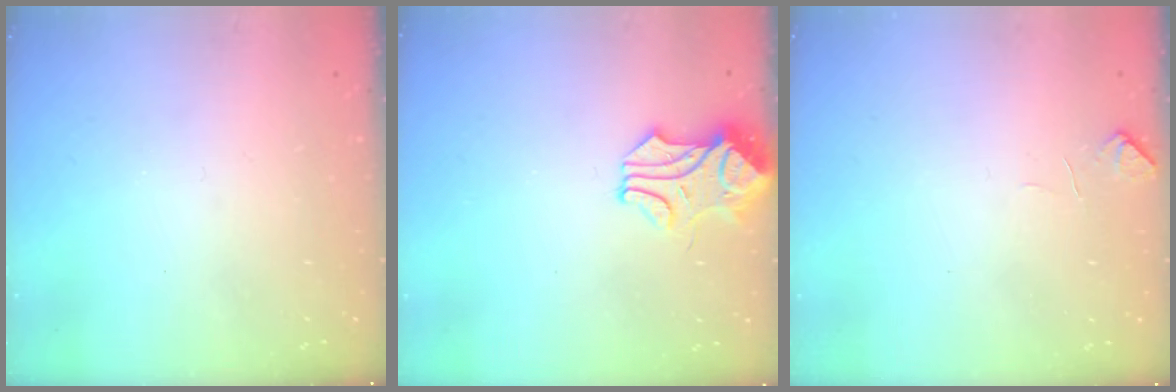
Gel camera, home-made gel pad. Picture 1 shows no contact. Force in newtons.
{"total": 0.6, "press": 0.6, "slide": 0.2}
{"total": 0.8, "press": 0.5, "slide": 0.6}